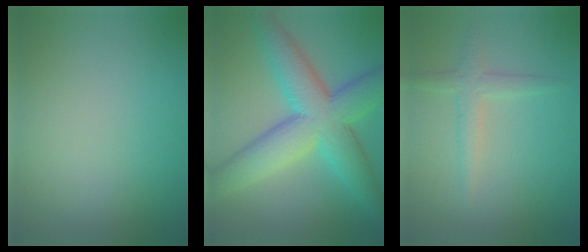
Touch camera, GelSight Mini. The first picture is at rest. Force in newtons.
{"total": 10.0, "press": 10.0, "slide": 0.2}
{"total": 2.2, "press": 2.2, "slide": 0.1}